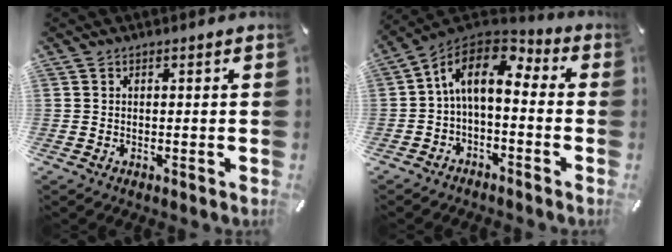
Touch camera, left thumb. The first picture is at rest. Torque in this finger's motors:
{"motor_torque": [0.36, 1.59, 1.64, -0.56, 0.39]}